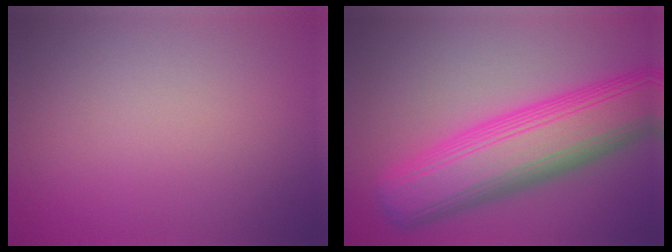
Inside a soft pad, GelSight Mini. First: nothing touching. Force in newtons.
{"total": 11.5, "press": 11.5, "slide": 0.5}